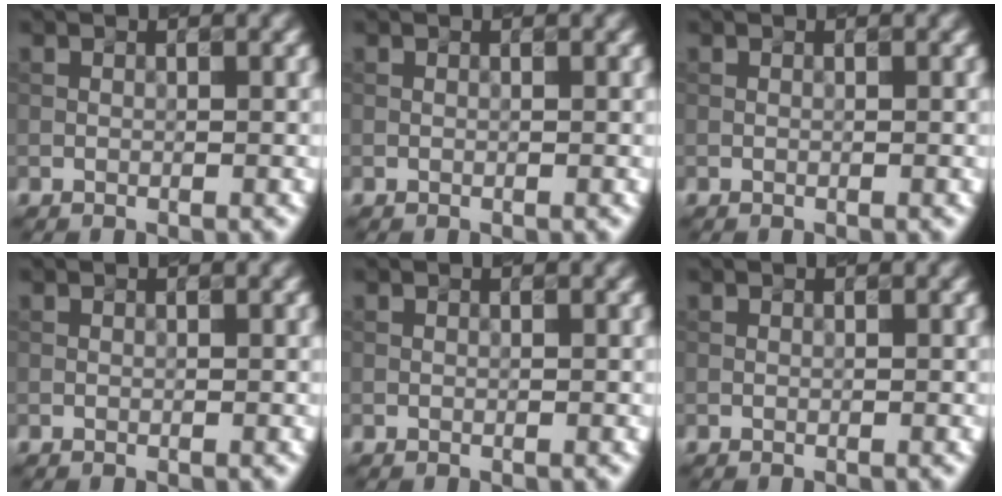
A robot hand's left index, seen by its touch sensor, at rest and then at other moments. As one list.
[{"total": 0.0}, {"total": 0.0}, {"total": 0.0}, {"total": 0.0}, {"total": 0.0}]